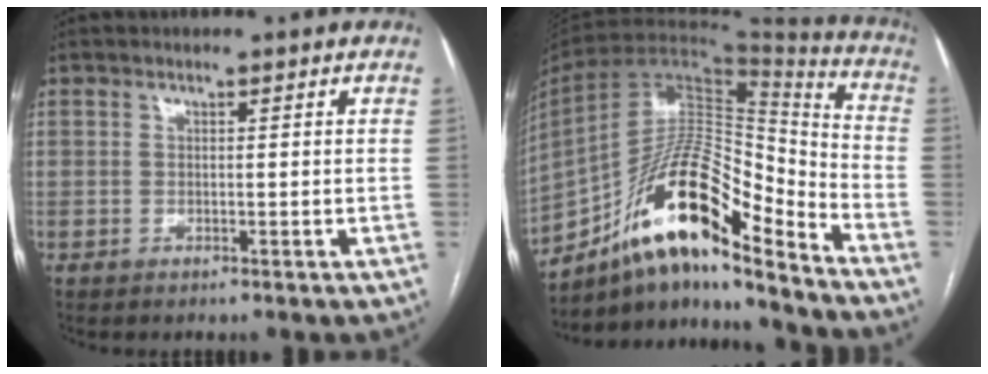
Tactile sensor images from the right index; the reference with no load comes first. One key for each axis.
{"total": 19.6, "fx": -12.9, "fy": 4.0, "fz": 14.2, "tx": -0.255, "ty": 0.027, "tz": -0.223}